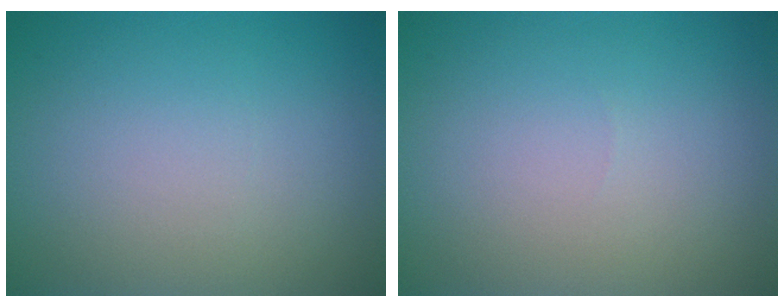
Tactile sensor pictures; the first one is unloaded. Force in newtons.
{"total": 0.0}